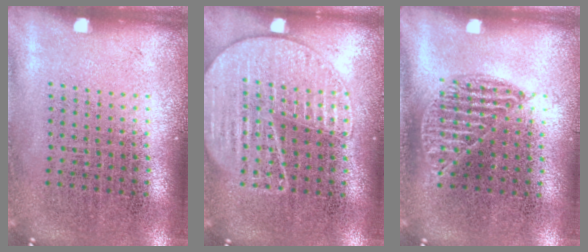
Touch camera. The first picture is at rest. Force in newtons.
{"total": 1.7, "press": 1.6, "slide": 0.2}
{"total": 0.9, "press": 0.8, "slide": 0.4}